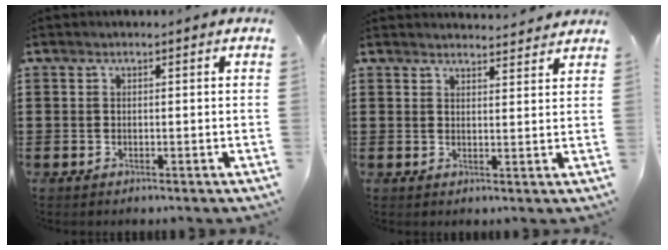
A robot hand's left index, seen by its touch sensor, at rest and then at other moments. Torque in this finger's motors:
{"motor_torque": [1.88, -0.26, -0.01, 0.01]}